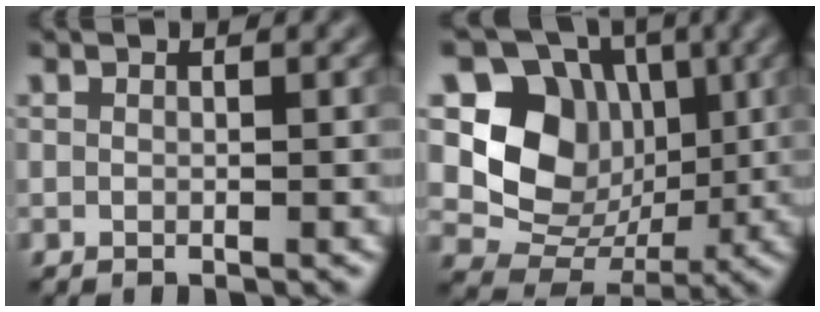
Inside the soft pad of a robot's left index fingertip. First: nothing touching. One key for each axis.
{"total": 8.4, "fx": 1.6, "fy": 7.1, "fz": 4.2, "tx": -0.055, "ty": -0.015, "tz": 0.022}